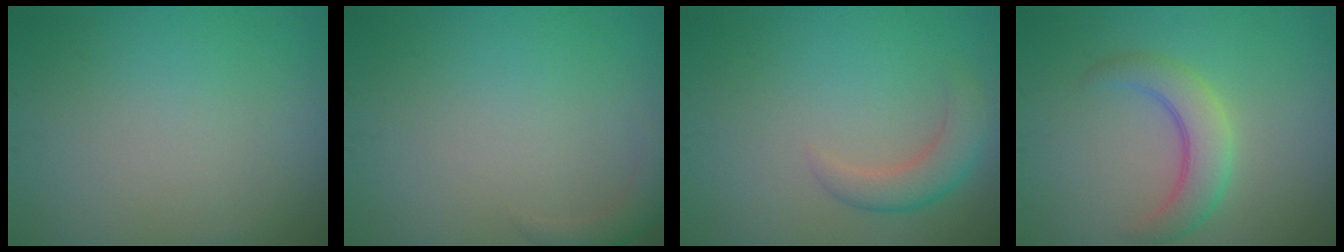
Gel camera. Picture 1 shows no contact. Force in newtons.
{"total": 1.5, "press": 1.5, "slide": 0.1}
{"total": 2.7, "press": 2.7, "slide": 0.2}
{"total": 3.8, "press": 3.8, "slide": 0.1}